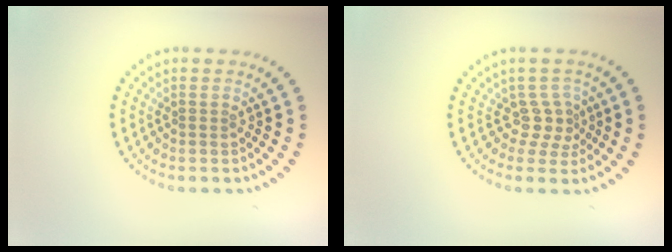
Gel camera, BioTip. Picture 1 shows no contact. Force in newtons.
{"total": 2.2, "press": 1.5, "slide": 1.7}